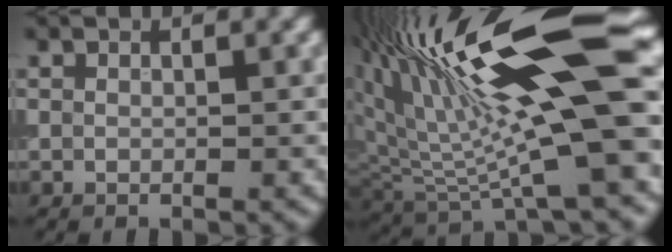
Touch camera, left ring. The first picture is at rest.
{"total": 15.3, "force": [4.7, 4.1, 14.0], "torque": [-0.226, 0.009, 0.075]}